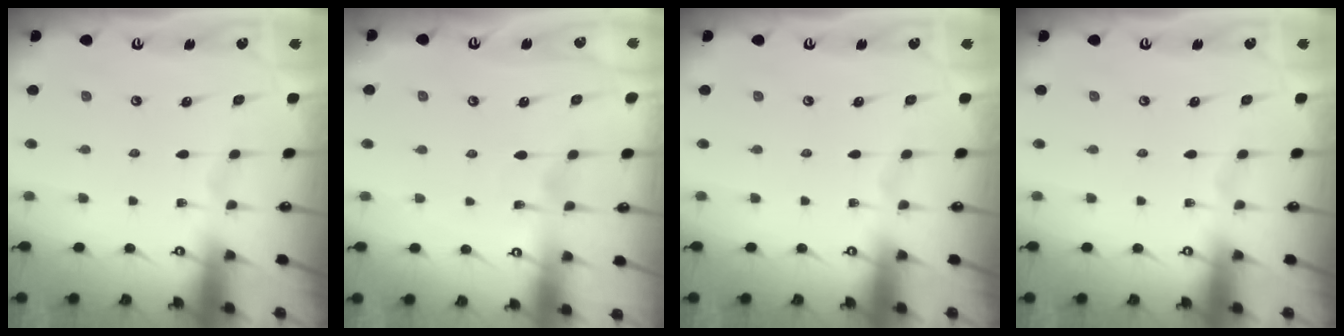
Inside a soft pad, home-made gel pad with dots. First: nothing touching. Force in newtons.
{"total": 5.8, "press": 5.8, "slide": 0.6}
{"total": 0.0}
{"total": 0.0}